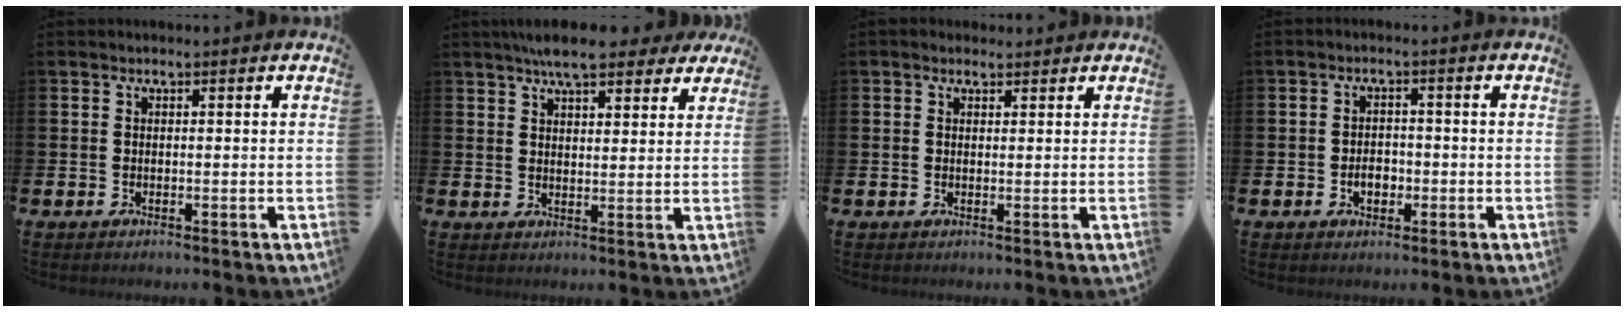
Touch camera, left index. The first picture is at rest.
{"total": 7.3, "force": [6.4, 2.0, 3.0], "torque": [-0.055, -0.020, 0.113]}
{"total": 1.2, "force": [1.0, 0.6, 0.2], "torque": [0.002, 0.005, 0.016]}
{"total": 2.6, "force": [-1.0, 1.9, 1.6], "torque": [-0.023, -0.002, -0.022]}